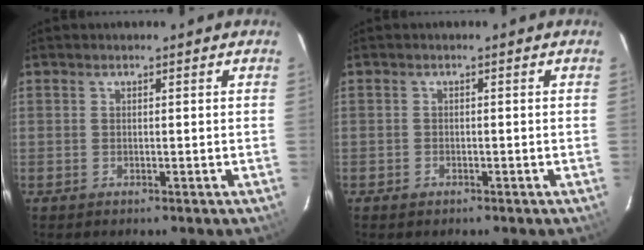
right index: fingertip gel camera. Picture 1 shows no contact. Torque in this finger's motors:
{"motor_torque": [0.19, -0.22, -0.01, -0.04]}